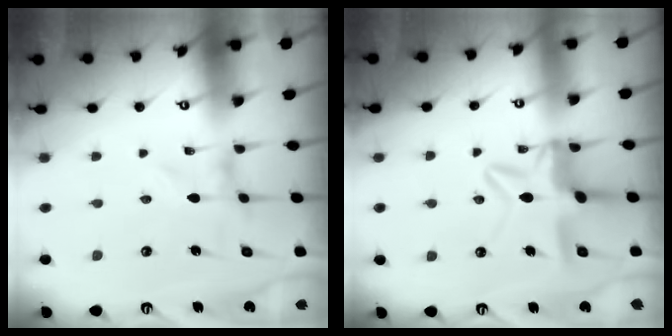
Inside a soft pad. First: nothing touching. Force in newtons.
{"total": 10.4, "press": 10.4, "slide": 1.0}